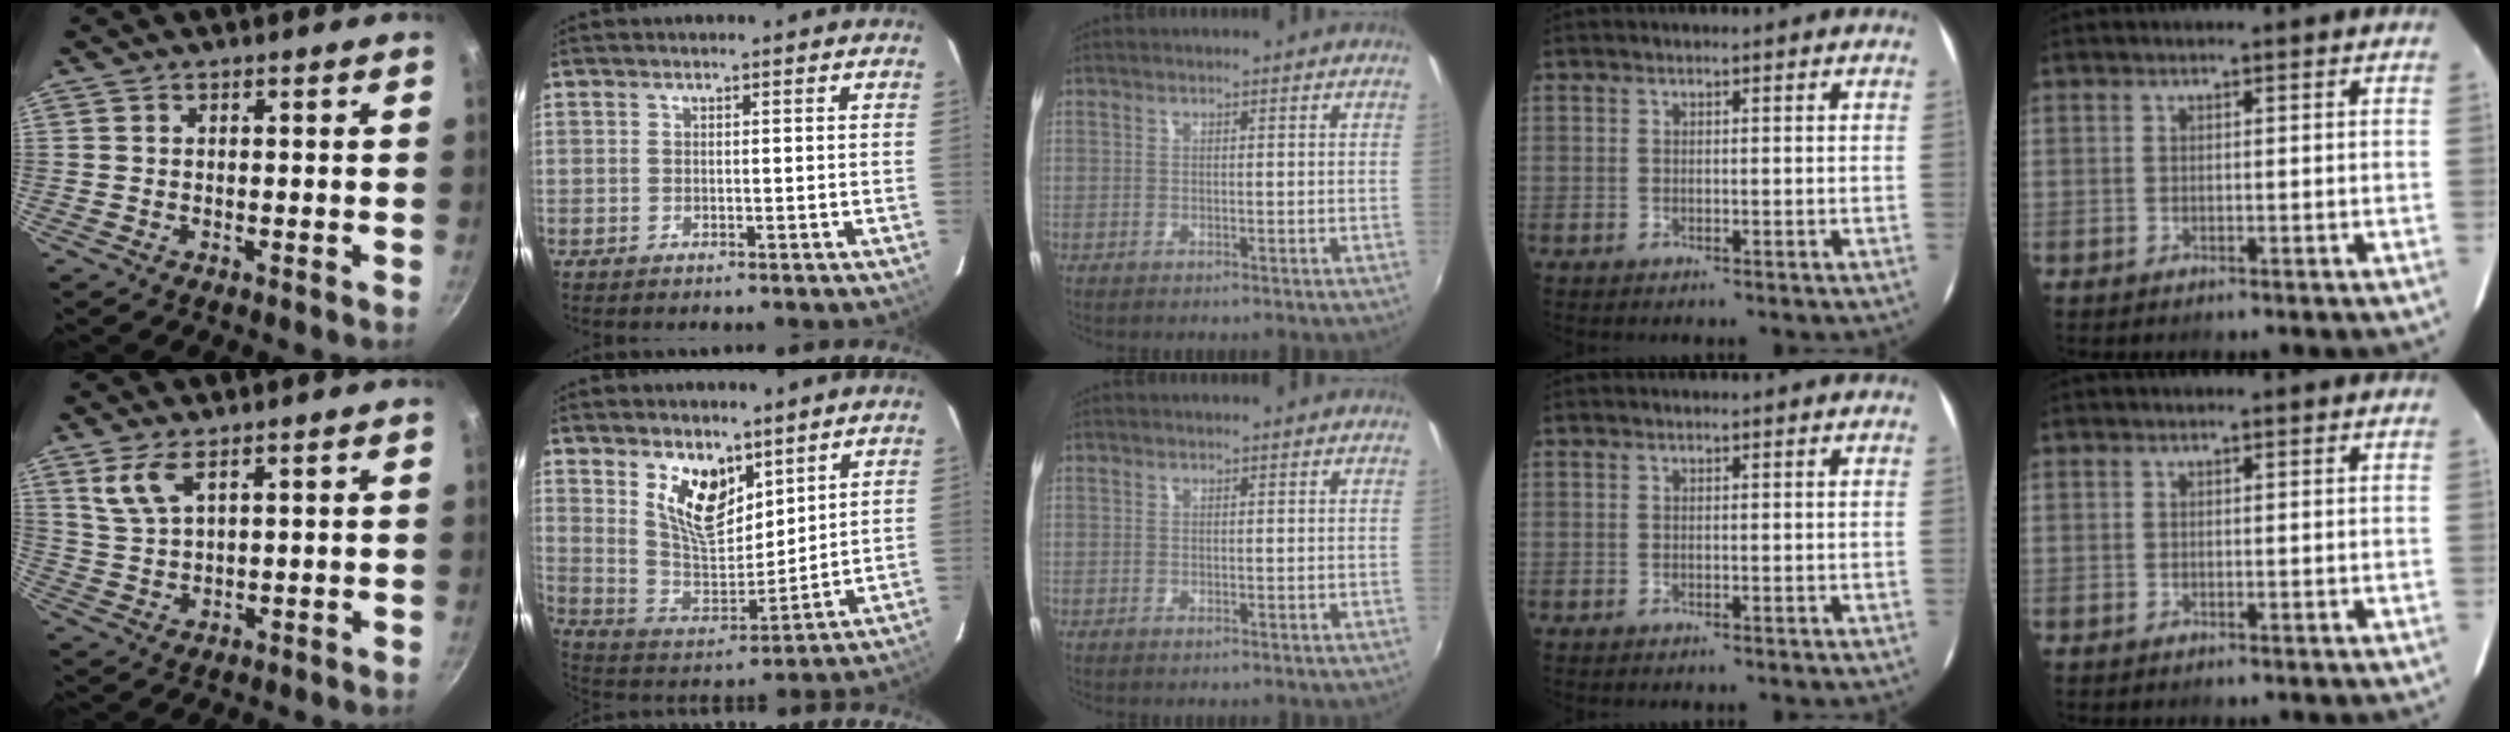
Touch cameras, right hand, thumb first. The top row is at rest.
{"thumb": {"total": 5.7, "force": [3.3, 2.2, 4.2], "torque": [-0.085, -0.021, 0.073]}, "index": {"total": 12.1, "force": [7.1, 5.9, 7.8], "torque": [-0.141, -0.006, 0.145]}}